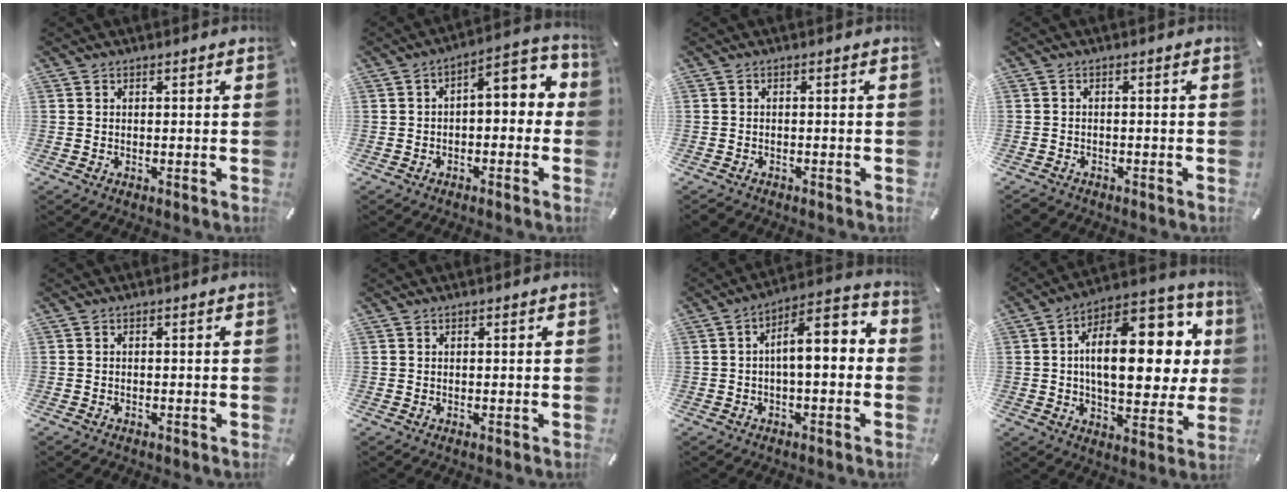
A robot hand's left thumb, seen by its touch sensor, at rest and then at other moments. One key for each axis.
{"total": 6.0, "fx": 0.0, "fy": 3.3, "fz": 5.1, "tx": -0.066, "ty": -0.015, "tz": -0.013}
{"total": 1.2, "fx": -1.0, "fy": 0.6, "fz": 0.2, "tx": -0.011, "ty": 0.002, "tz": -0.026}
{"total": 1.7, "fx": -1.4, "fy": 0.9, "fz": 0.3, "tx": -0.013, "ty": 0.005, "tz": -0.033}
{"total": 0.7, "fx": -0.6, "fy": 0.4, "fz": 0.1, "tx": -0.002, "ty": 0.002, "tz": -0.014}
{"total": 0.0}
{"total": 9.4, "fx": 0.4, "fy": 4.2, "fz": 8.4, "tx": -0.121, "ty": -0.008, "tz": 0.000}
{"total": 22.6, "fx": 4.5, "fy": 11.6, "fz": 18.9, "tx": -0.288, "ty": -0.023, "tz": 0.070}